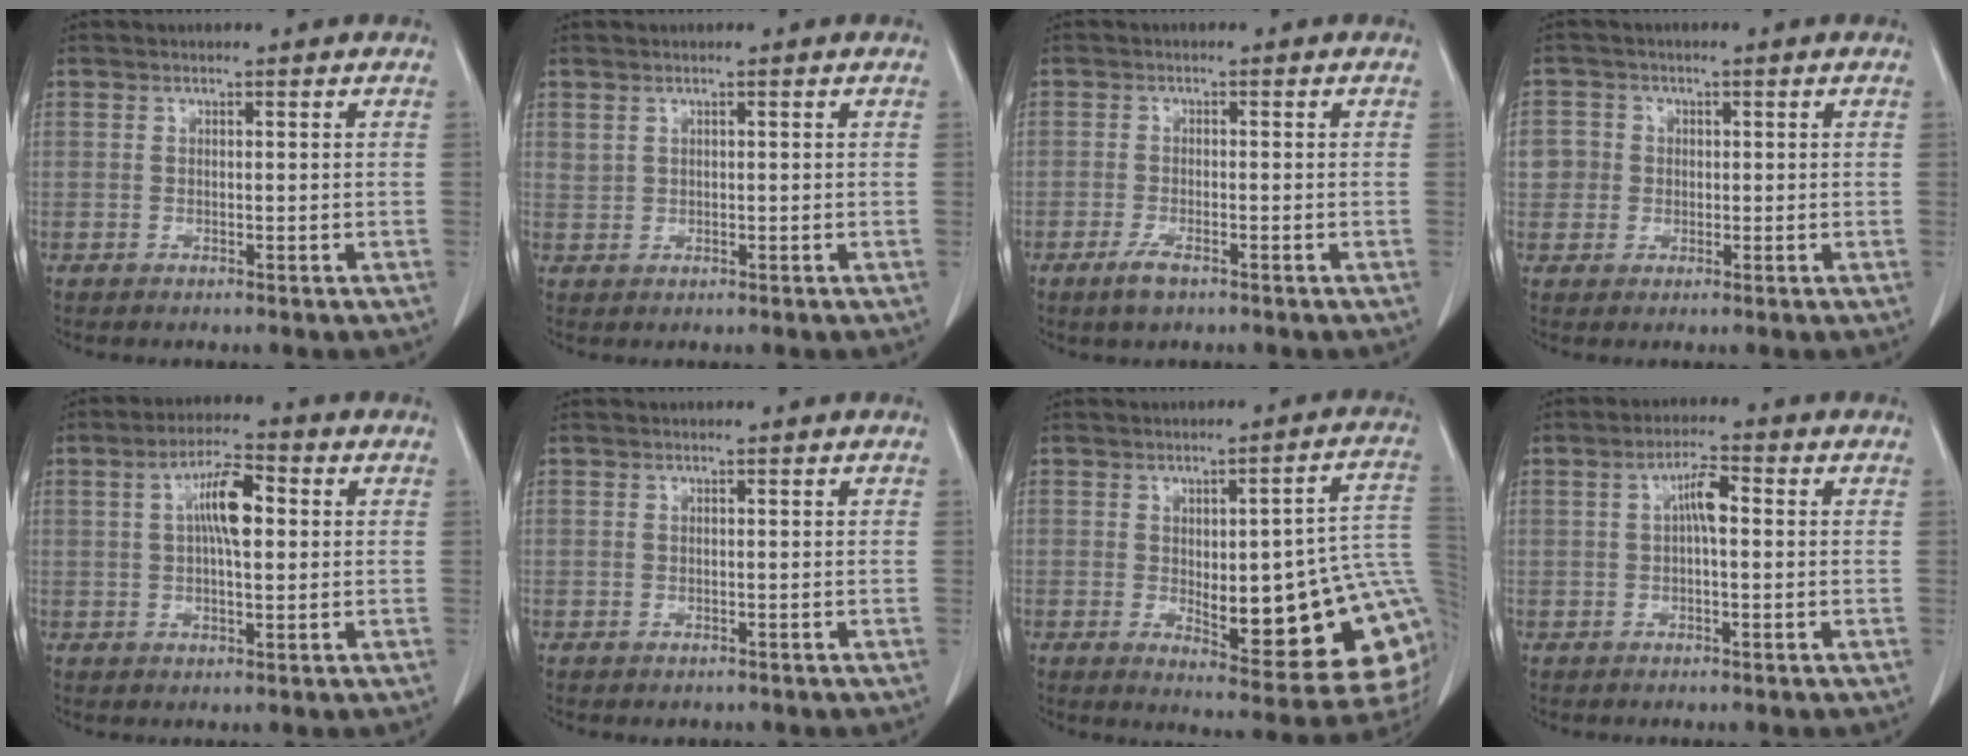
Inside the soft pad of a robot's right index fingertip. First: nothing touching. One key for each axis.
{"total": 0.9, "fx": 0.8, "fy": 0.4, "fz": 0.2, "tx": 0.001, "ty": 0.002, "tz": 0.016}
{"total": 2.9, "fx": -1.9, "fy": 0.7, "fz": 2.1, "tx": -0.046, "ty": -0.003, "tz": -0.034}
{"total": 3.7, "fx": 0.2, "fy": 3.7, "fz": 0.3, "tx": 0.007, "ty": 0.011, "tz": 0.003}
{"total": 7.3, "fx": 1.4, "fy": 1.9, "fz": 6.9, "tx": -0.128, "ty": 0.016, "tz": 0.021}
{"total": 0.6, "fx": -0.3, "fy": 0.5, "fz": 0.1, "tx": -0.005, "ty": 0.003, "tz": -0.001}
{"total": 20.4, "fx": -0.8, "fy": 4.9, "fz": 19.7, "tx": -0.181, "ty": 0.015, "tz": 0.010}
{"total": 4.1, "fx": 0.5, "fy": 0.9, "fz": 3.9, "tx": -0.070, "ty": 0.012, "tz": 0.005}